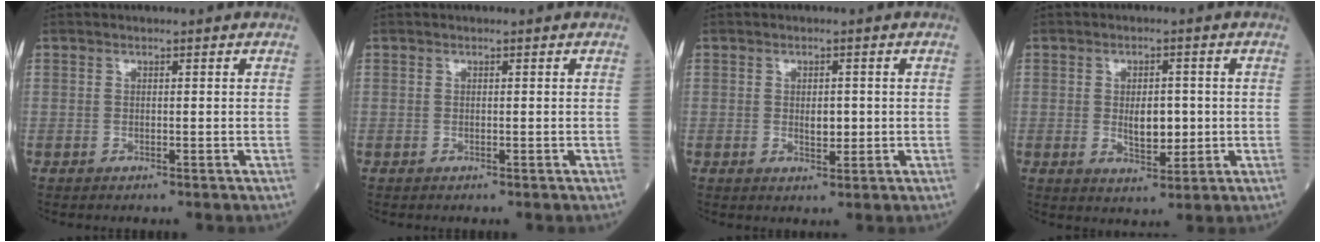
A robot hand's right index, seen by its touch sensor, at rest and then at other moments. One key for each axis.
{"total": 0.0}
{"total": 2.3, "fx": 0.0, "fy": 1.2, "fz": 2.0, "tx": -0.028, "ty": -0.001, "tz": 0.003}
{"total": 4.9, "fx": -0.1, "fy": 2.4, "fz": 4.3, "tx": -0.063, "ty": -0.004, "tz": 0.005}